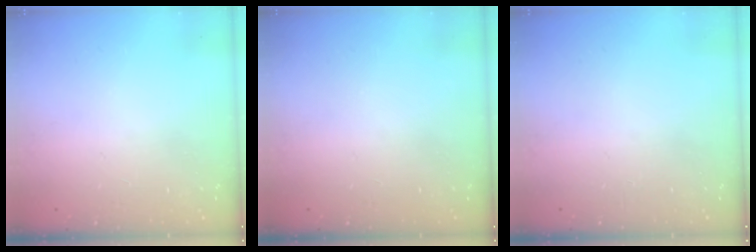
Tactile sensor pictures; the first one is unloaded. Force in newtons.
{"total": 0.0}
{"total": 0.0}